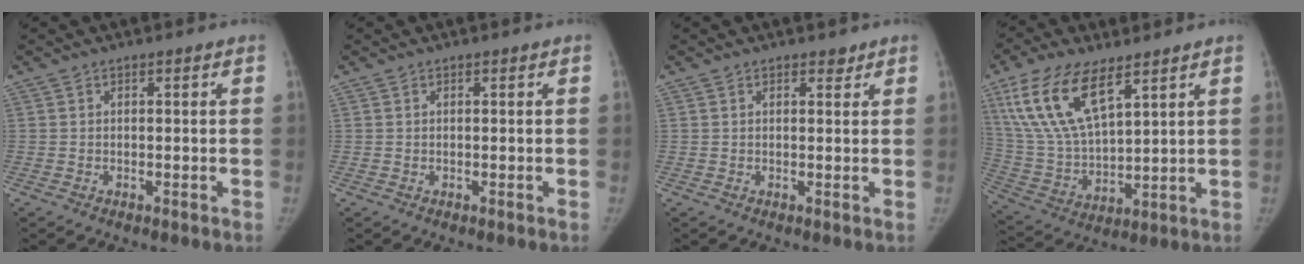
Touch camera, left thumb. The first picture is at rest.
{"total": 0.0}
{"total": 1.3, "force": [1.0, 0.7, 0.5], "torque": [0.002, -0.007, 0.011]}
{"total": 16.9, "force": [9.1, 7.2, 12.3], "torque": [-0.235, -0.028, 0.184]}